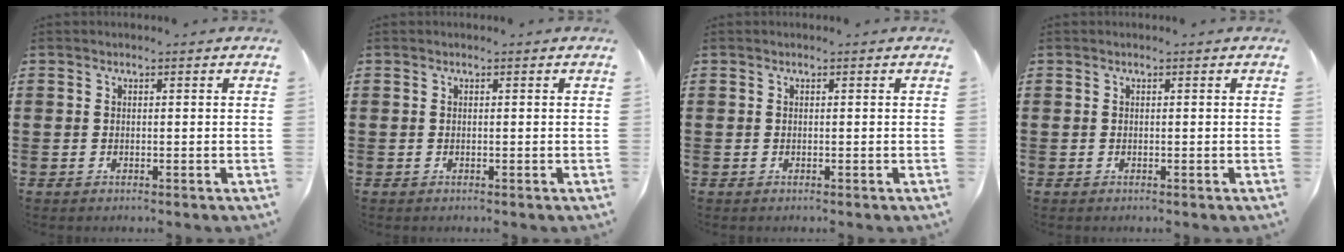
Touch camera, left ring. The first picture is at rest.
{"total": 0.0}
{"total": 0.0}
{"total": 0.0}